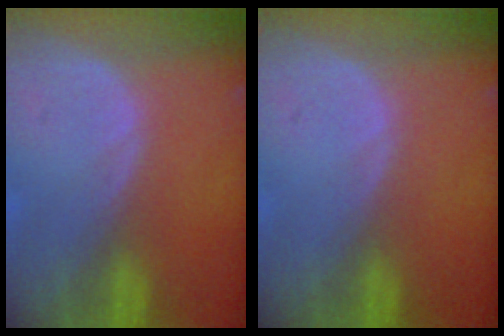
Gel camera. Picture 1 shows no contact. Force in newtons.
{"total": 0.0}